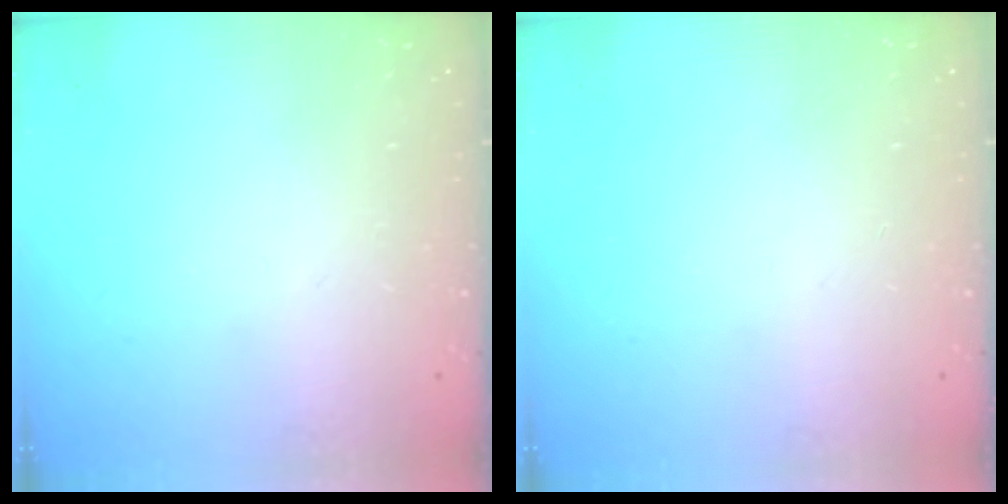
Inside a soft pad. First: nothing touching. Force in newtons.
{"total": 0.0}